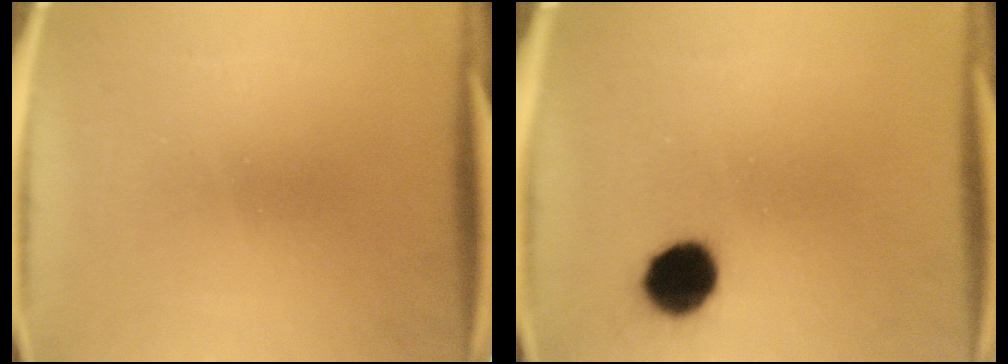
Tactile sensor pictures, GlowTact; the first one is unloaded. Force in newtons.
{"total": 8.9}